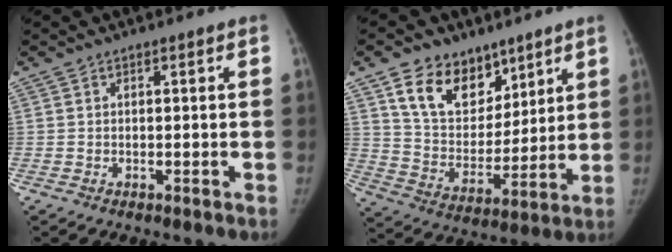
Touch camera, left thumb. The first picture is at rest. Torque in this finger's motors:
{"motor_torque": [0.05, 0.05, 0.94, -0.50, 0.22]}